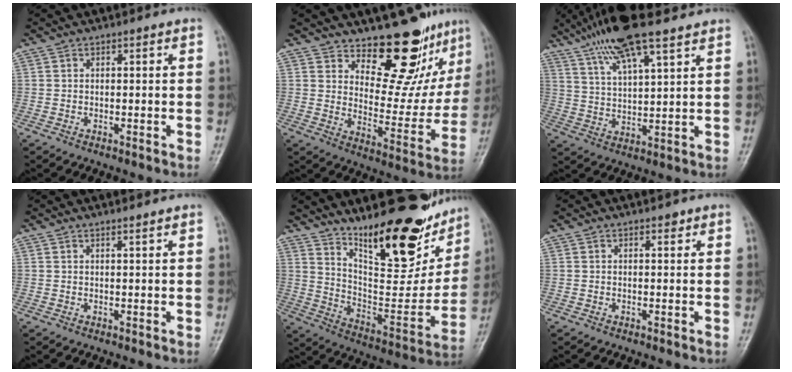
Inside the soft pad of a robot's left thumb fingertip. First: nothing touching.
{"total": 15.5, "force": [12.4, 6.4, 6.8], "torque": [-0.030, -0.109, 0.176]}
{"total": 13.9, "force": [9.6, 3.1, 9.5], "torque": [-0.173, -0.020, 0.179]}
{"total": 0.7, "force": [0.7, -0.2, 0.2], "torque": [-0.009, -0.007, 0.014]}
{"total": 25.8, "force": [17.3, 9.4, 16.7], "torque": [-0.194, -0.091, 0.272]}
{"total": 0.8, "force": [0.5, 0.5, 0.3], "torque": [0.000, -0.001, 0.004]}